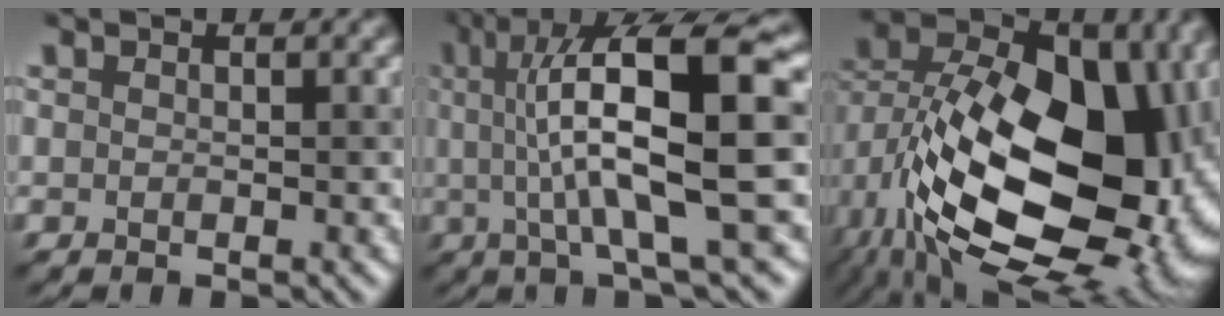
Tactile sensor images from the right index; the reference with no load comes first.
{"total": 12.9, "force": [1.6, 3.0, 12.4], "torque": [-0.175, 0.022, 0.027]}
{"total": 19.7, "force": [-2.3, 12.8, 14.8], "torque": [-0.257, -0.015, -0.019]}